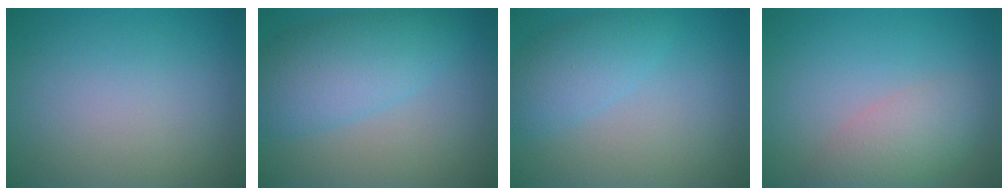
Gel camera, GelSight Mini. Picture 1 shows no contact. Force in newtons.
{"total": 6.1, "press": 6.1, "slide": 0.1}
{"total": 3.4, "press": 3.4, "slide": 0.2}
{"total": 4.2, "press": 4.2, "slide": 0.3}